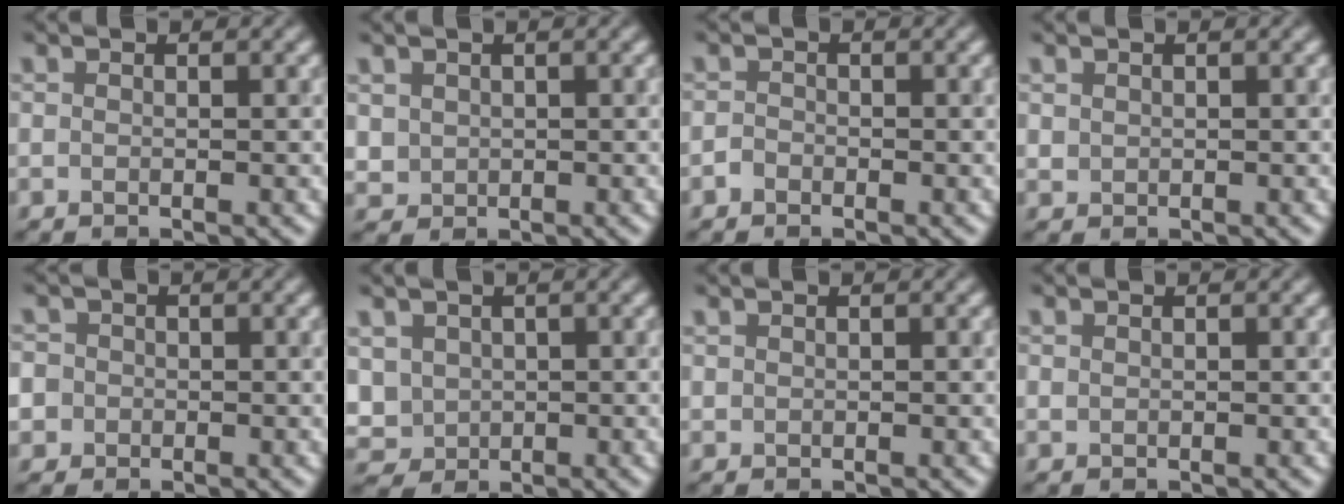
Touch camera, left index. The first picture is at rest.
{"total": 1.3, "force": [0.4, 1.2, -0.1], "torque": [0.012, -0.003, 0.013]}
{"total": 0.6, "force": [-0.5, 0.4, 0.0], "torque": [0.005, 0.004, -0.012]}
{"total": 0.6, "force": [0.3, 0.5, -0.1], "torque": [0.009, 0.001, 0.007]}
{"total": 3.9, "force": [-0.8, 3.7, 0.9], "torque": [-0.013, 0.009, -0.043]}
{"total": 2.4, "force": [0.6, 2.4, 0.3], "torque": [-0.003, 0.000, 0.018]}
{"total": 0.0}
{"total": 0.0}